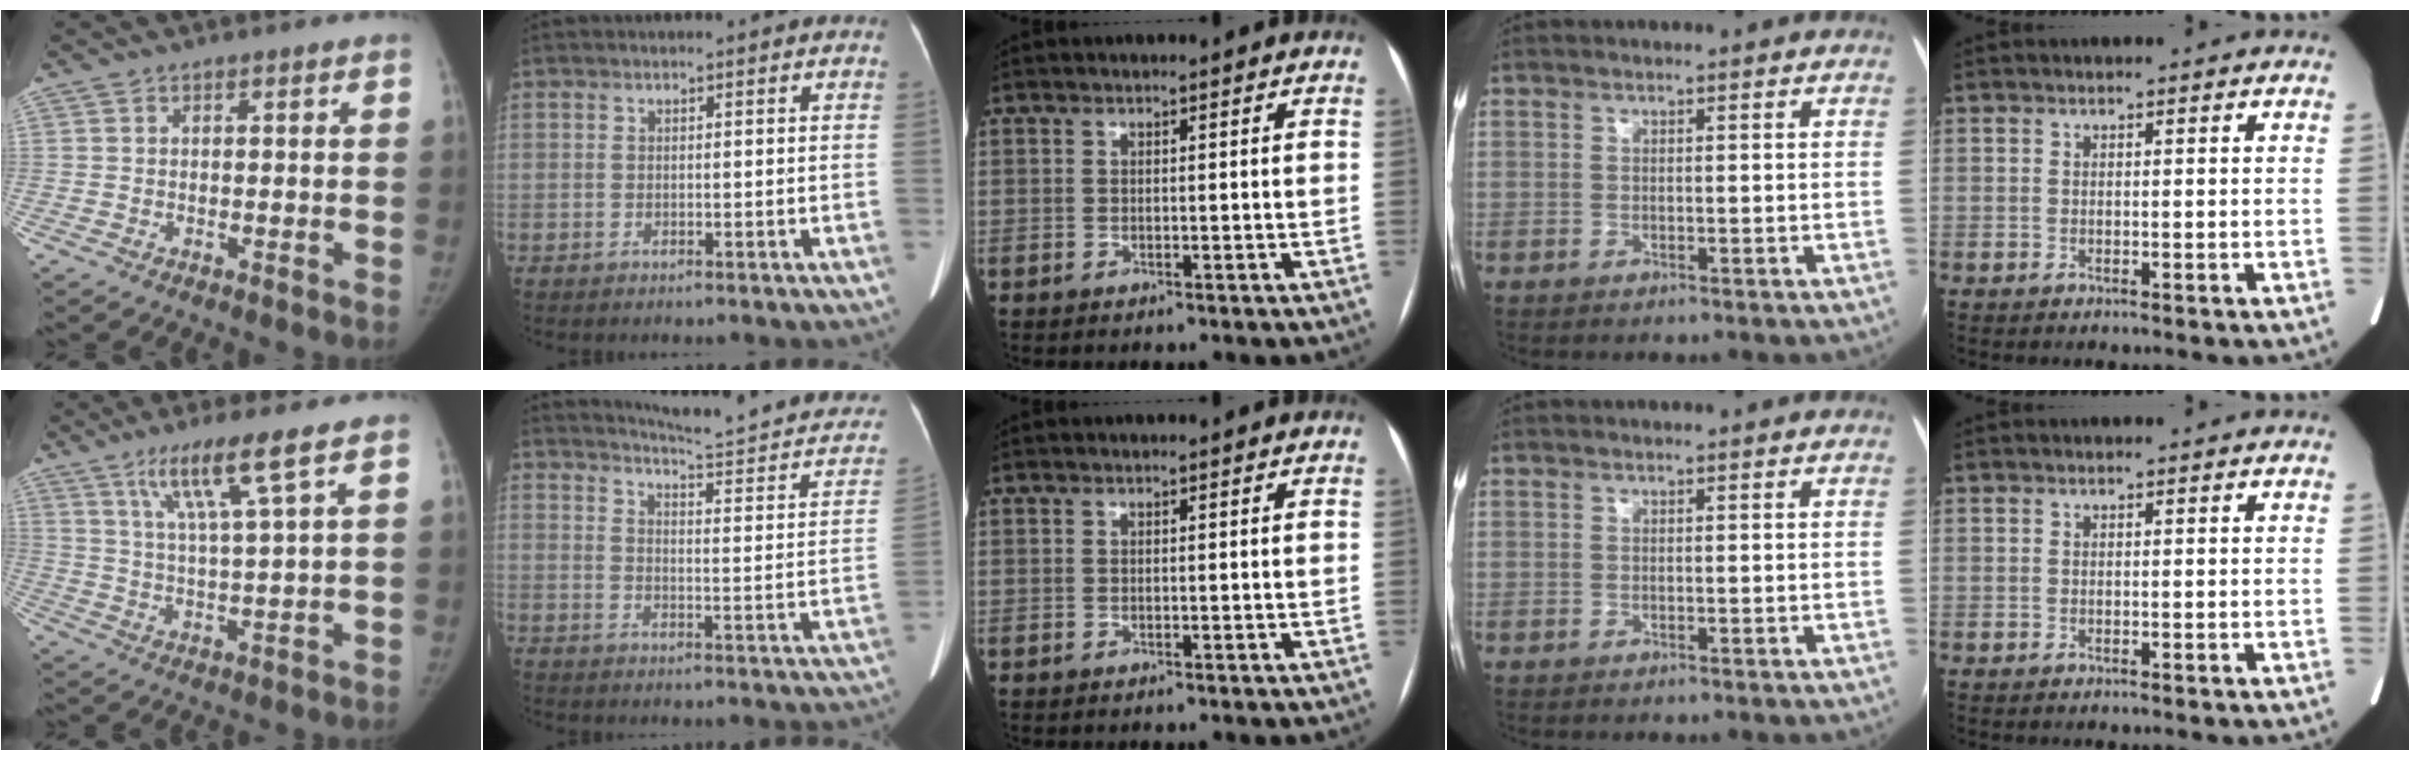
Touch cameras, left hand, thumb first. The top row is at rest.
{"thumb": {"total": 9.2, "force": [5.2, -0.3, 7.6], "torque": [-0.145, -0.023, 0.104]}, "index": {"total": 18.3, "force": [16.6, 1.9, 7.4], "torque": [-0.091, -0.058, 0.189]}}